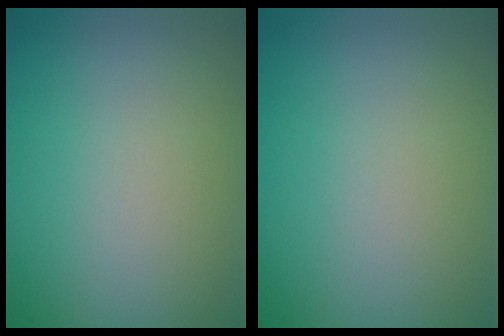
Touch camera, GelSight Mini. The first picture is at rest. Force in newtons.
{"total": 0.0}